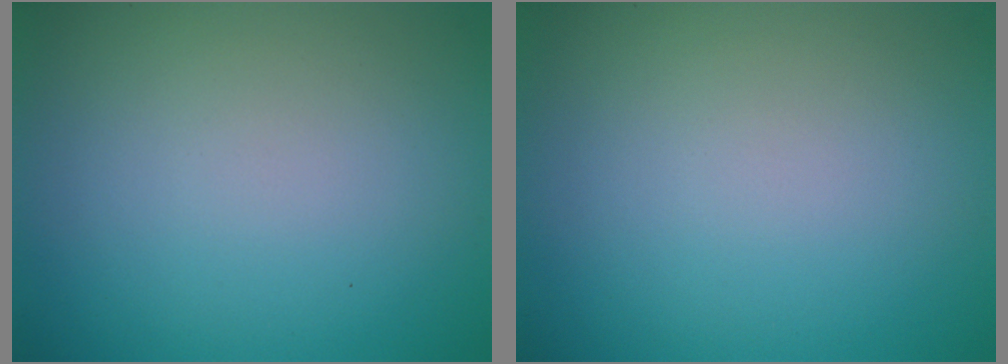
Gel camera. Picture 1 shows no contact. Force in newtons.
{"total": 0.0}